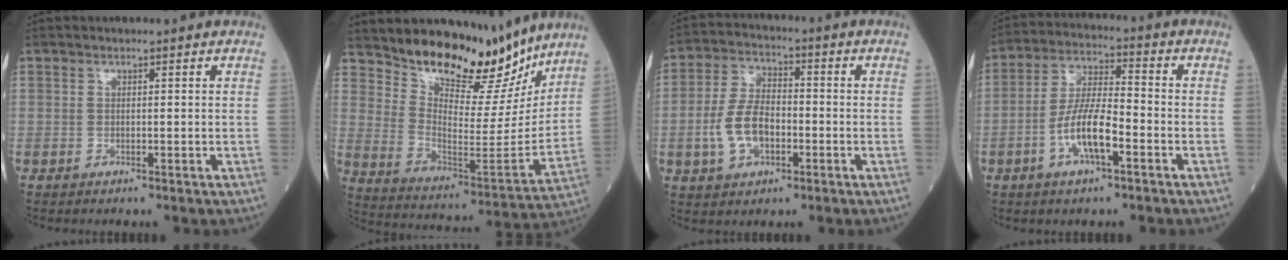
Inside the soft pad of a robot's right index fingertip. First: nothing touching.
{"total": 17.7, "force": [15.1, 4.9, 7.8], "torque": [-0.126, -0.037, 0.244]}
{"total": 8.5, "force": [-2.2, 4.9, 6.6], "torque": [-0.147, 0.012, -0.040]}
{"total": 9.2, "force": [-3.4, 2.2, 8.2], "torque": [-0.164, 0.007, -0.066]}